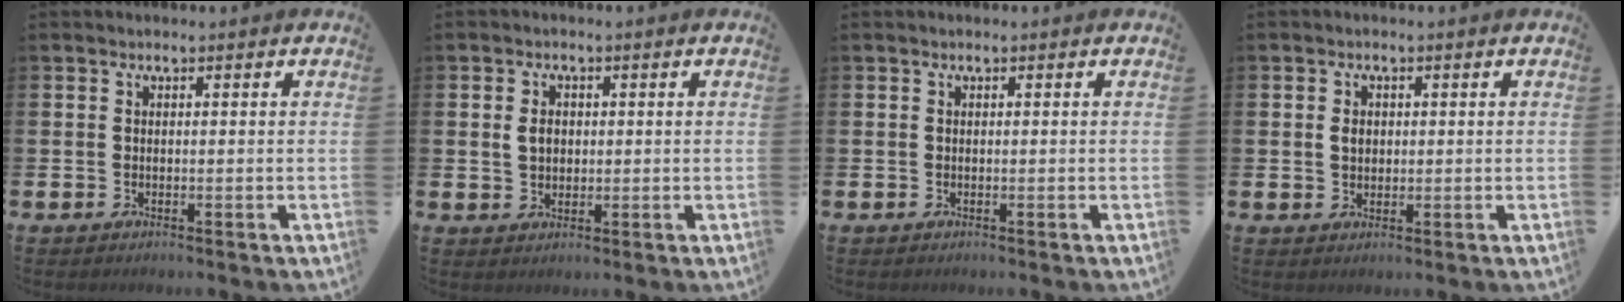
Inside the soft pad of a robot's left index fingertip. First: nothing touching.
{"total": 2.5, "force": [0.5, 2.0, 1.5], "torque": [-0.010, 0.000, 0.002]}
{"total": 0.0}
{"total": 2.0, "force": [0.5, 1.6, 1.1], "torque": [0.001, -0.001, 0.002]}